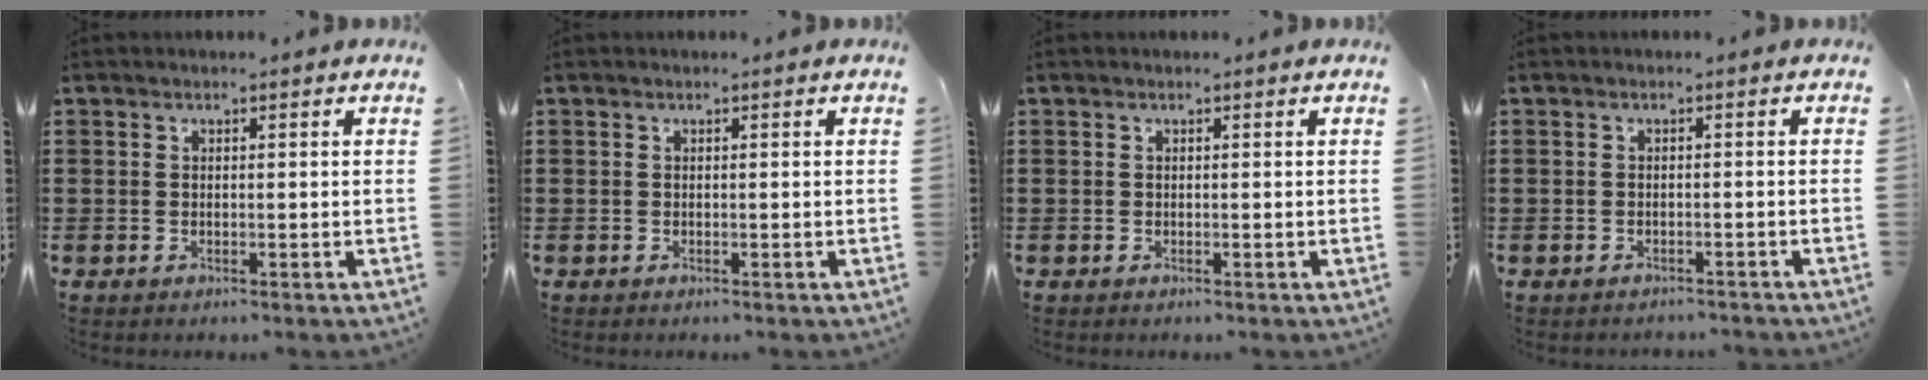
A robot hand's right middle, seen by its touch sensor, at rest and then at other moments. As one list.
[{"total": 0.0}, {"total": 0.0}, {"total": 0.9, "force": [-0.9, 0.1, 0.0], "torque": [-0.005, 0.000, -0.019]}]